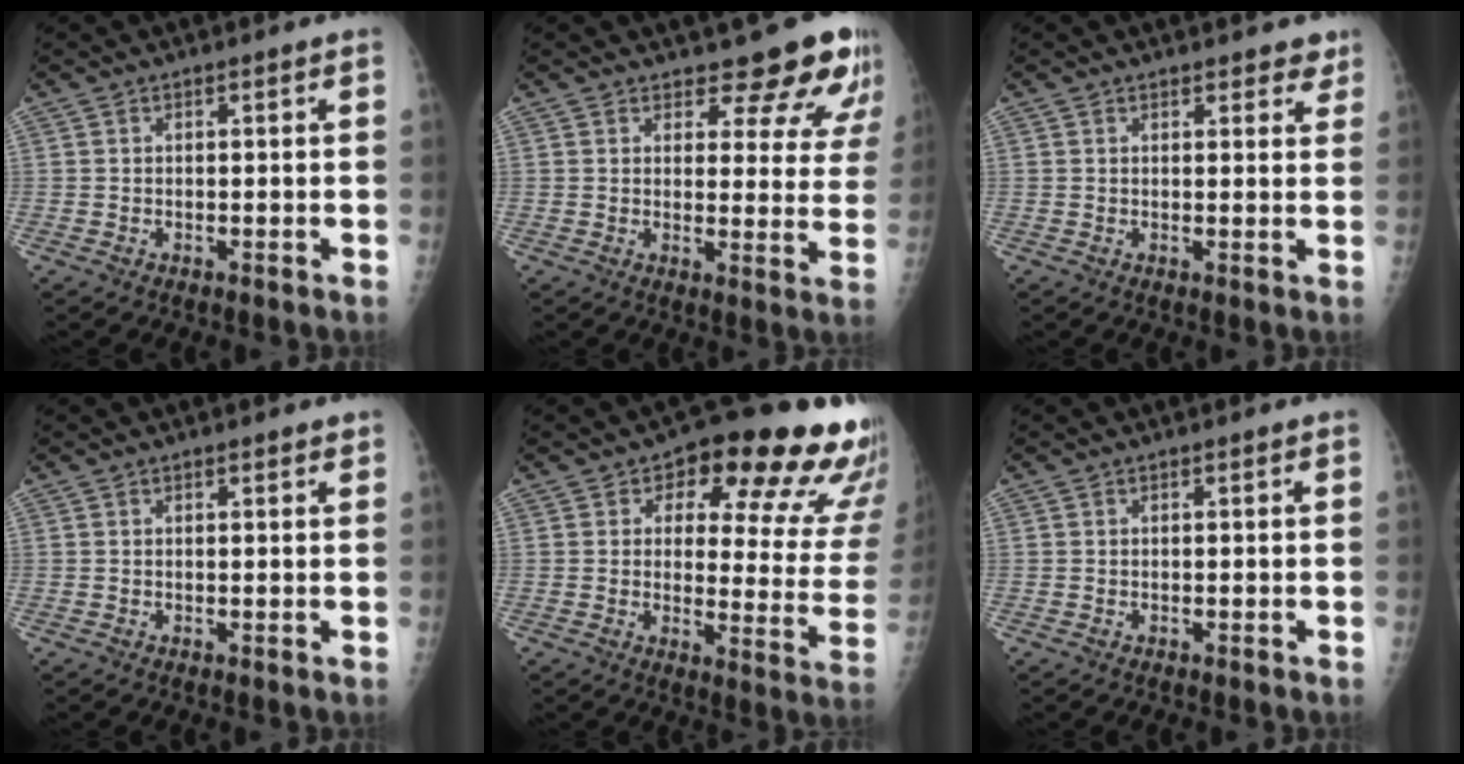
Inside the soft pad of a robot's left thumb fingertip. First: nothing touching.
{"total": 11.7, "force": [10.1, 4.3, 3.9], "torque": [-0.002, -0.068, 0.104]}
{"total": 3.6, "force": [2.9, 1.6, 1.4], "torque": [0.014, -0.011, 0.031]}
{"total": 1.4, "force": [1.1, 0.4, 0.9], "torque": [-0.010, -0.002, 0.013]}
{"total": 20.4, "force": [12.4, 8.2, 13.9], "torque": [-0.123, -0.064, 0.144]}
{"total": 0.0}